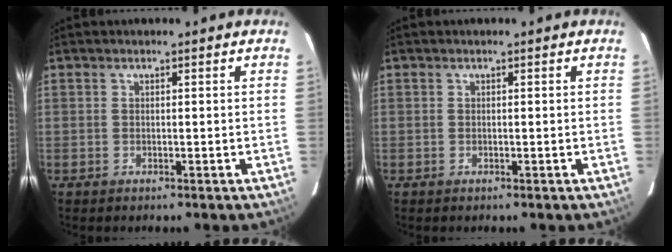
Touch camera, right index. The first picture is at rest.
{"total": 0.0}